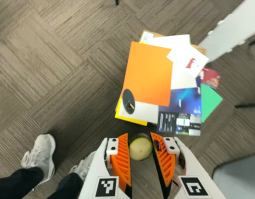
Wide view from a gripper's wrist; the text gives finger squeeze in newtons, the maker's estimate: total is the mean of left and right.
{"total": 10.7, "left": 11.6, "right": 9.9}